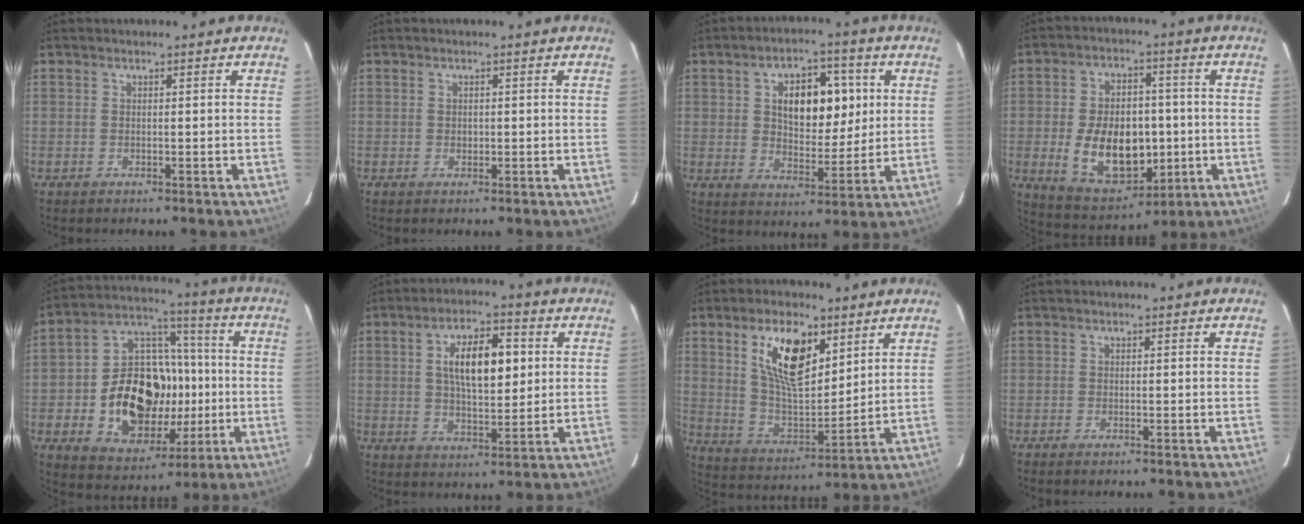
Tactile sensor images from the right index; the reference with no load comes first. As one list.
[{"total": 0.8, "force": [0.0, 0.8, 0.2], "torque": [-0.001, 0.001, 0.002]}, {"total": 12.0, "force": [2.9, 7.0, 9.2], "torque": [-0.148, 0.018, 0.052]}, {"total": 15.9, "force": [-2.4, 10.2, 12.0], "torque": [-0.233, 0.002, -0.014]}, {"total": 20.5, "force": [-2.9, 14.8, 13.9], "torque": [-0.278, 0.033, -0.029]}, {"total": 11.1, "force": [2.4, 4.6, 9.8], "torque": [-0.166, 0.014, 0.044]}, {"total": 14.4, "force": [7.0, 6.5, 10.8], "torque": [-0.193, 0.008, 0.140]}, {"total": 0.6, "force": [-0.5, 0.1, 0.2], "torque": [-0.006, -0.002, -0.010]}]